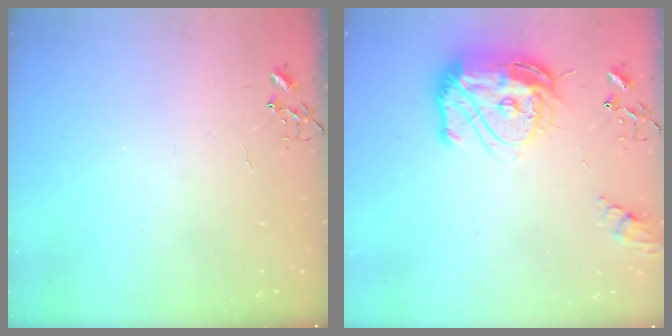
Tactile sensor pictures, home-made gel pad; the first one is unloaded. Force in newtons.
{"total": 18.0, "press": 17.9, "slide": 1.6}